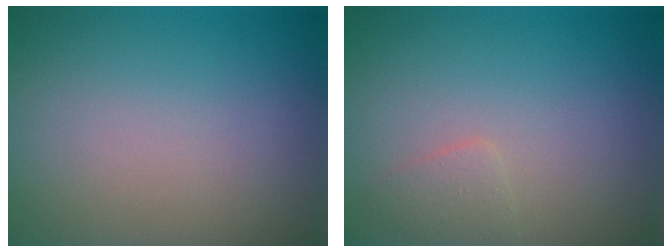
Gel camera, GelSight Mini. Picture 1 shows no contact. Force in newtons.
{"total": 1.1, "press": 1.1, "slide": 0.0}